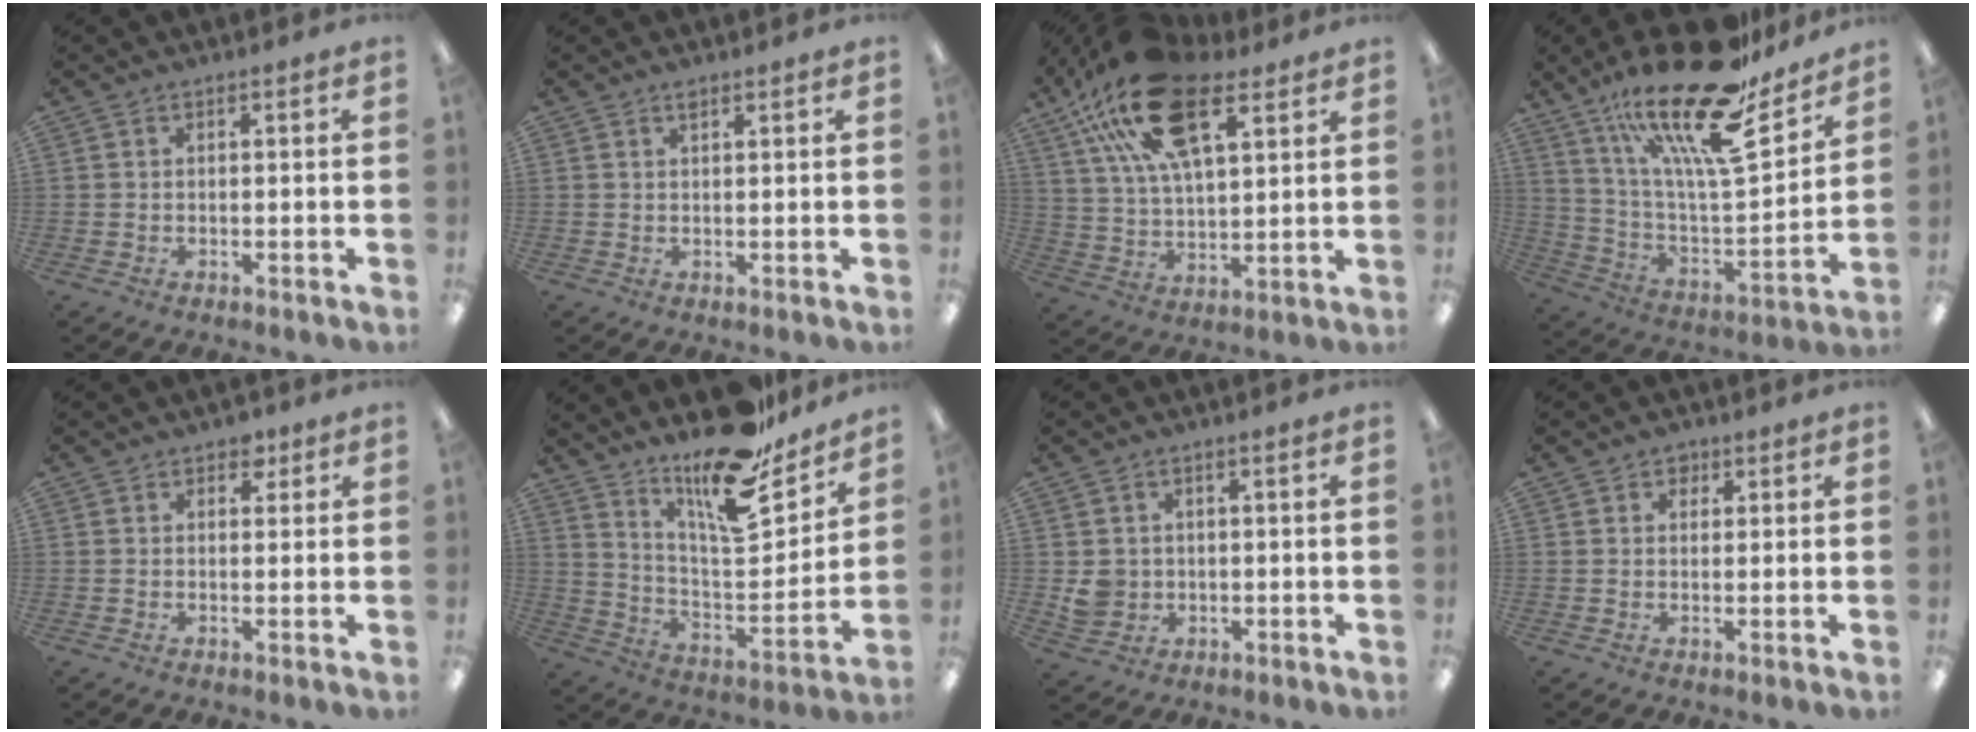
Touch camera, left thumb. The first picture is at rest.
{"total": 4.9, "force": [3.4, 2.2, 2.8], "torque": [-0.047, -0.010, 0.059]}
{"total": 22.4, "force": [12.4, 10.6, 15.4], "torque": [-0.279, -0.034, 0.218]}
{"total": 26.0, "force": [19.0, 6.7, 16.4], "torque": [-0.270, -0.121, 0.314]}
{"total": 2.7, "force": [1.6, 1.8, 1.0], "torque": [-0.006, -0.001, 0.027]}
{"total": 18.4, "force": [14.9, 4.9, 9.7], "torque": [-0.169, -0.114, 0.254]}
{"total": 4.5, "force": [0.4, 4.3, 1.2], "torque": [-0.013, 0.005, 0.010]}
{"total": 2.5, "force": [1.5, 1.8, 0.8], "torque": [-0.003, -0.002, 0.024]}